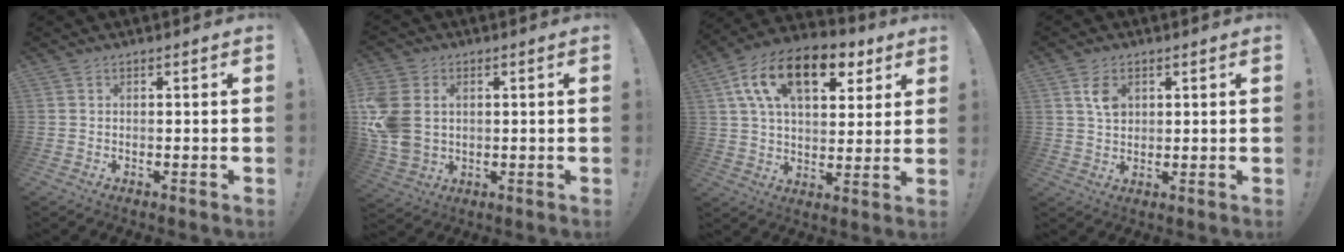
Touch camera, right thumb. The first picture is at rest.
{"total": 10.7, "force": [2.0, 8.3, 6.4], "torque": [-0.137, -0.008, 0.041]}
{"total": 19.3, "force": [8.8, 10.7, 13.4], "torque": [-0.215, -0.029, 0.151]}
{"total": 5.3, "force": [2.3, 3.6, 3.2], "torque": [-0.036, -0.008, 0.040]}